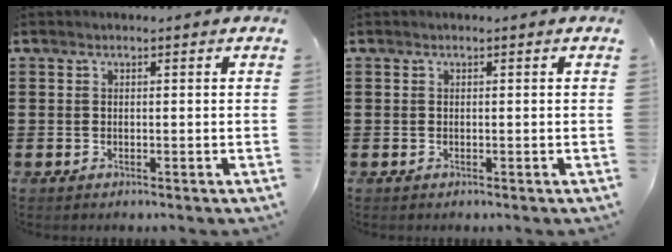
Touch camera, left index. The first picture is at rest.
{"total": 0.0}